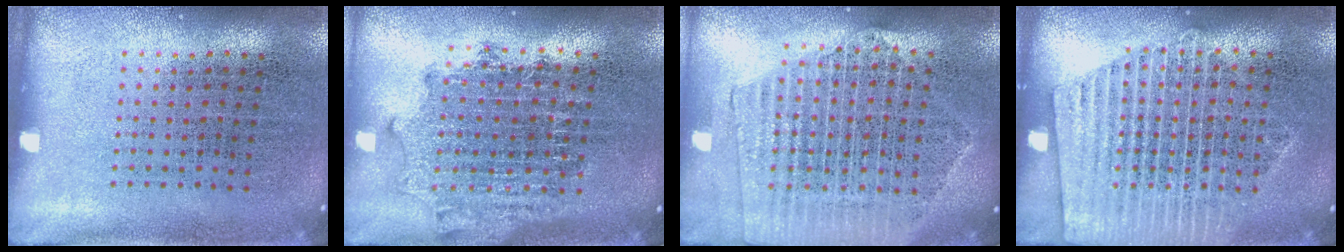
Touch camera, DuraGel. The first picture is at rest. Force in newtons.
{"total": 1.8, "press": 1.4, "slide": 1.0}
{"total": 2.1, "press": 1.9, "slide": 0.9}
{"total": 1.6, "press": 1.6, "slide": 0.2}